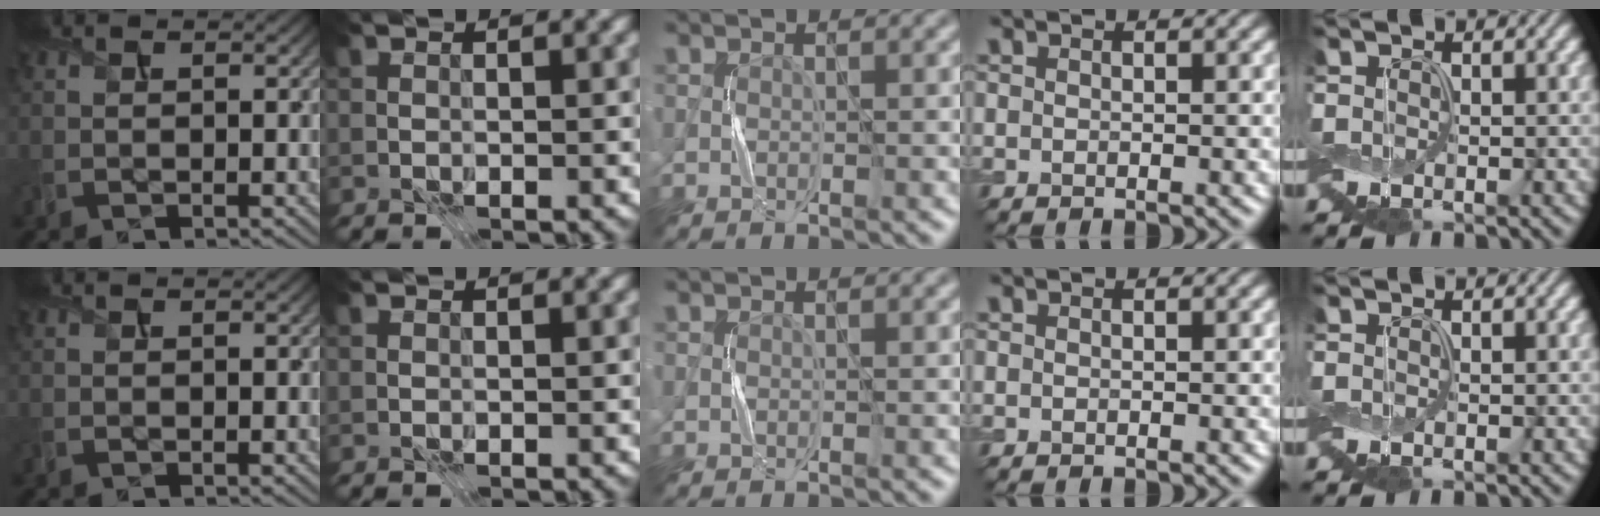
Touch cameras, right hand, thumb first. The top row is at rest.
{}